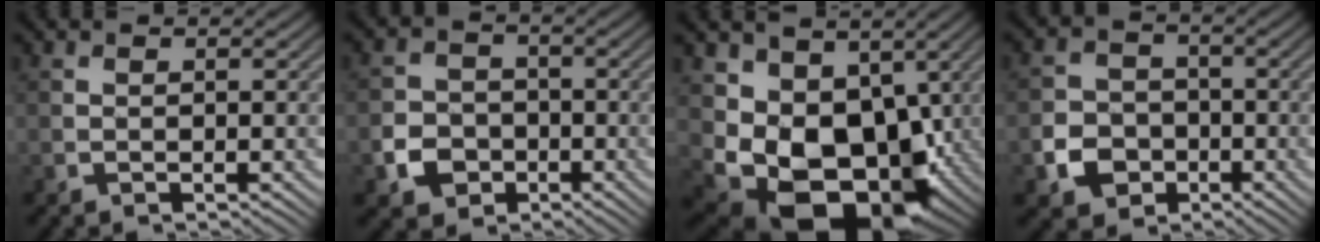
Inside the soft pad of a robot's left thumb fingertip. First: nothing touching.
{"total": 4.9, "force": [-2.0, 4.1, 1.7], "torque": [-0.034, -0.004, -0.043]}
{"total": 13.4, "force": [-0.2, 9.9, 9.1], "torque": [-0.164, -0.051, 0.014]}
{"total": 5.5, "force": [-2.2, 4.6, 2.0], "torque": [-0.046, -0.006, -0.047]}